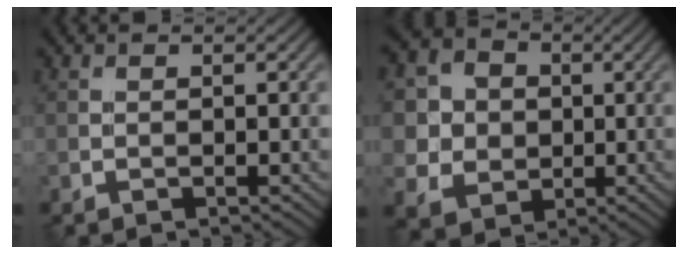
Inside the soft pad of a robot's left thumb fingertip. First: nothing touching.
{"total": 9.0, "force": [1.1, 8.2, 3.5], "torque": [-0.132, 0.006, 0.011]}